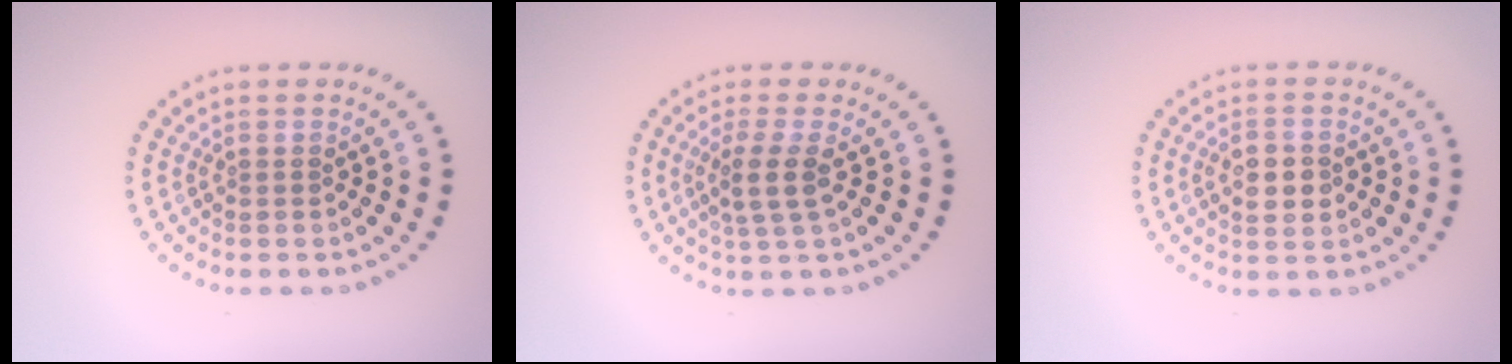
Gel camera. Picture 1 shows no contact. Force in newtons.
{"total": 2.6, "press": 2.1, "slide": 1.4}
{"total": 2.8, "press": 2.8, "slide": 0.0}